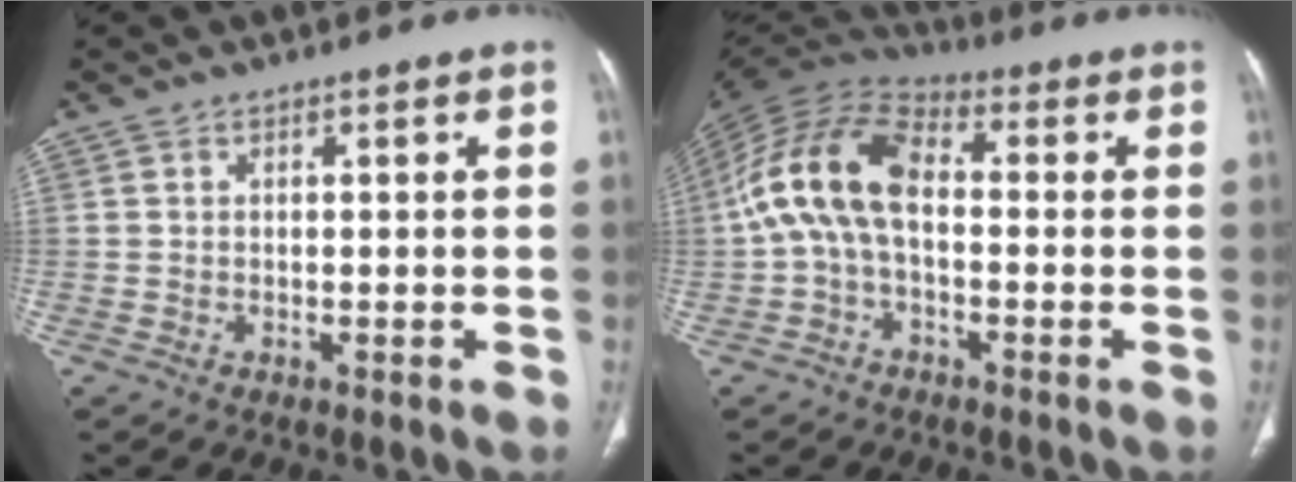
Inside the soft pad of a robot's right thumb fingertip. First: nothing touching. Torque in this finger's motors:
{"motor_torque": [1.31, 3.45, 1.79, -0.24, 0.23]}